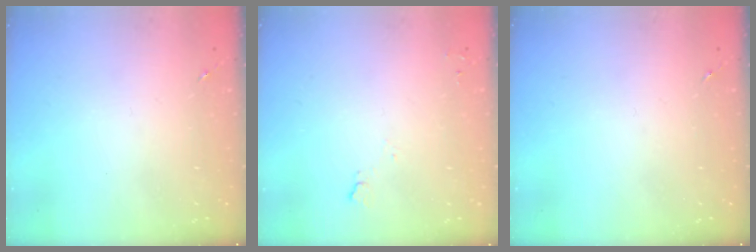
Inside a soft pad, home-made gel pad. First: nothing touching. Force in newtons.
{"total": 5.1, "press": 5.1, "slide": 0.6}
{"total": 0.0}